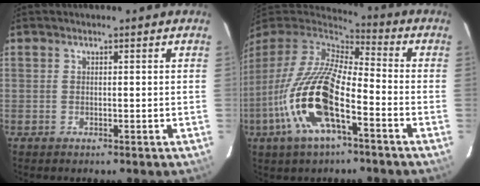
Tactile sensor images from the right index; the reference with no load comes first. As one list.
[{"total": 19.9, "force": [-8.1, 6.7, 16.9], "torque": [-0.344, -0.031, -0.163]}]